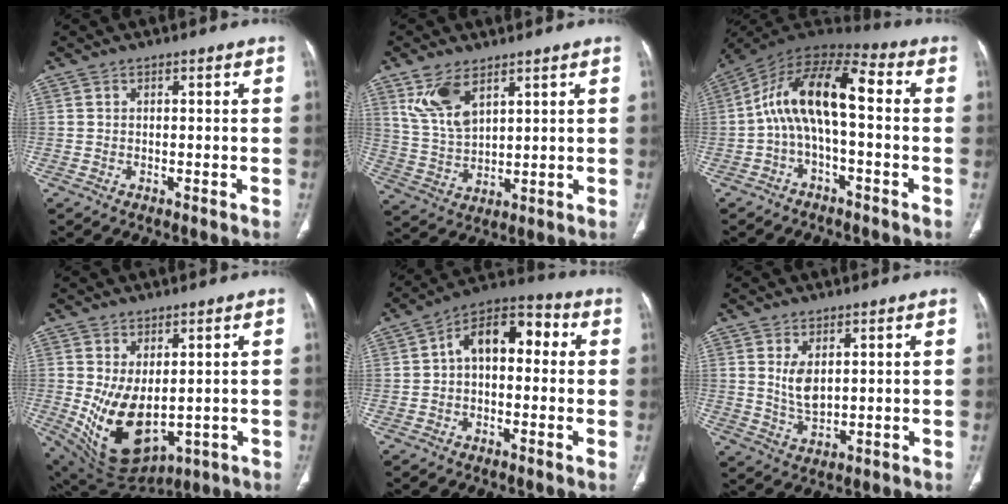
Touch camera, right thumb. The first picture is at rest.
{"total": 8.8, "force": [5.0, 4.3, 5.8], "torque": [-0.109, -0.020, 0.114]}
{"total": 13.4, "force": [-0.6, 5.8, 12.1], "torque": [-0.214, 0.055, -0.025]}
{"total": 13.3, "force": [-0.6, 7.7, 10.8], "torque": [-0.174, -0.020, 0.025]}
{"total": 11.3, "force": [1.1, 6.9, 8.9], "torque": [-0.111, 0.040, 0.002]}
{"total": 4.9, "force": [1.4, 2.6, 3.9], "torque": [-0.069, -0.015, 0.038]}